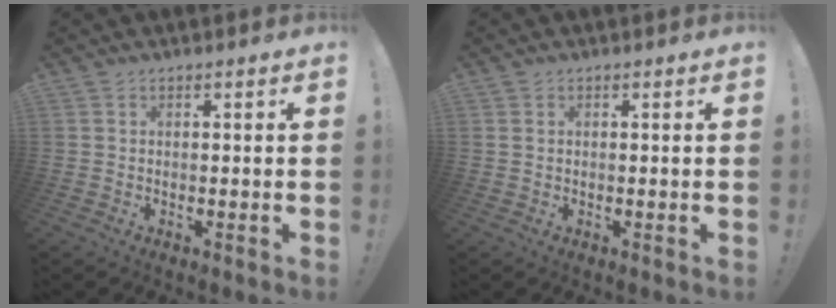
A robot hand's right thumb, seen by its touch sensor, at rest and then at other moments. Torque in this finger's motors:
{"motor_torque": [-0.01, -0.03, -0.42, 0.23, 0.04]}